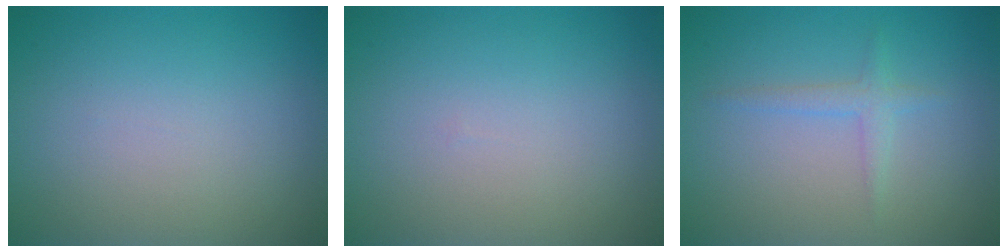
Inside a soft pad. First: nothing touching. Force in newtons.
{"total": 0.0}
{"total": 1.4, "press": 1.4, "slide": 0.0}